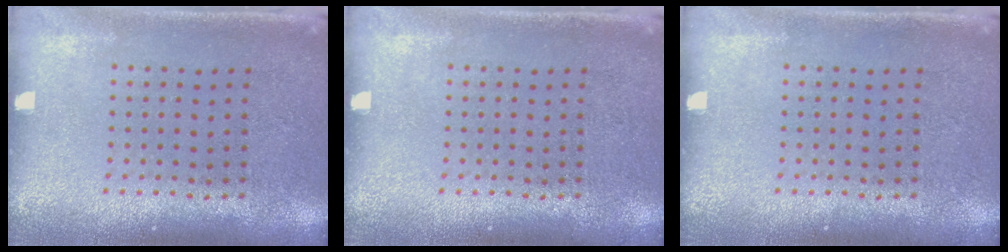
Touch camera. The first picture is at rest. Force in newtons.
{"total": 0.0}
{"total": 0.0}